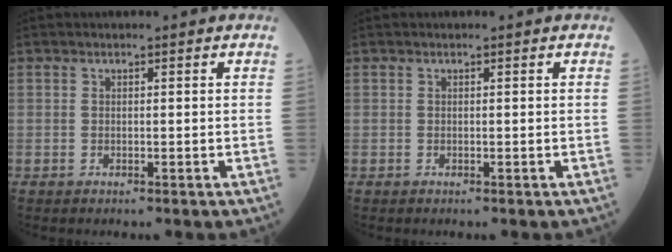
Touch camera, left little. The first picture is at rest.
{"total": 0.0}